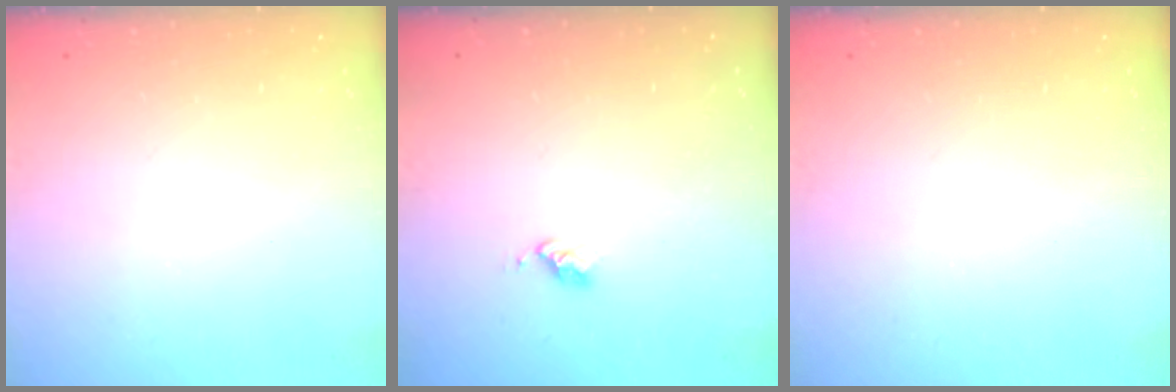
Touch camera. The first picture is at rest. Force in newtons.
{"total": 2.7, "press": 2.6, "slide": 0.4}
{"total": 0.0}